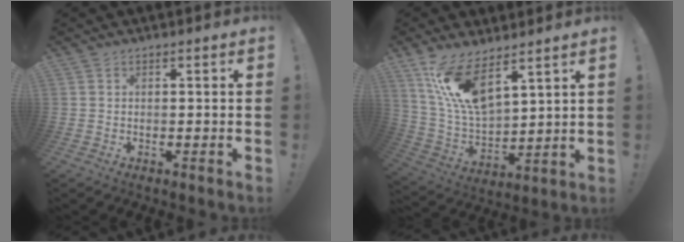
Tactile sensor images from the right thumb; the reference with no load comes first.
{"total": 14.8, "force": [10.1, 5.0, 9.7], "torque": [-0.197, -0.064, 0.185]}